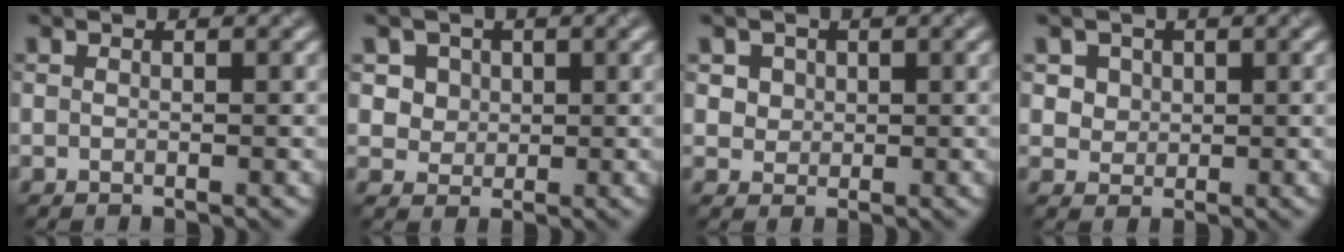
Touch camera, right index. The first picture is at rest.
{"total": 4.1, "force": [1.9, 3.3, 1.6], "torque": [-0.033, 0.002, 0.036]}
{"total": 2.8, "force": [1.3, 2.1, 1.1], "torque": [-0.028, 0.004, 0.032]}
{"total": 3.4, "force": [1.7, 2.6, 1.4], "torque": [-0.037, 0.003, 0.036]}